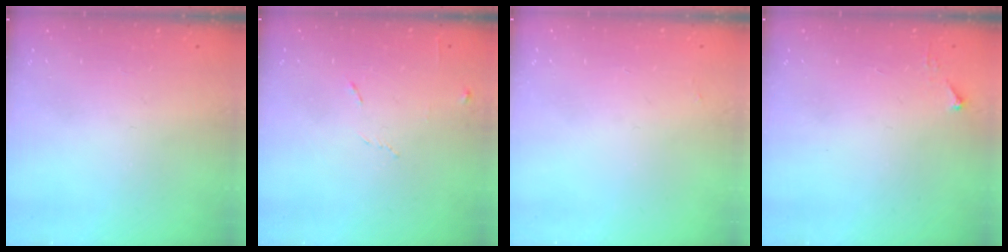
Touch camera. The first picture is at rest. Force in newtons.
{"total": 6.4, "press": 6.3, "slide": 0.7}
{"total": 1.9, "press": 1.9, "slide": 0.3}
{"total": 3.1, "press": 3.1, "slide": 0.4}